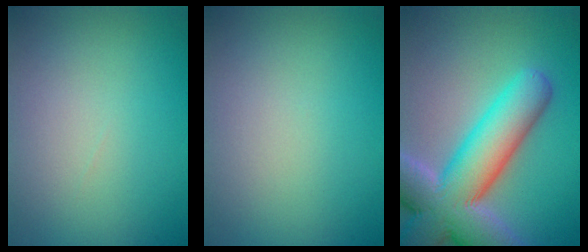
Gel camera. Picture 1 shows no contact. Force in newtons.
{"total": 0.0}
{"total": 12.3, "press": 12.2, "slide": 1.0}